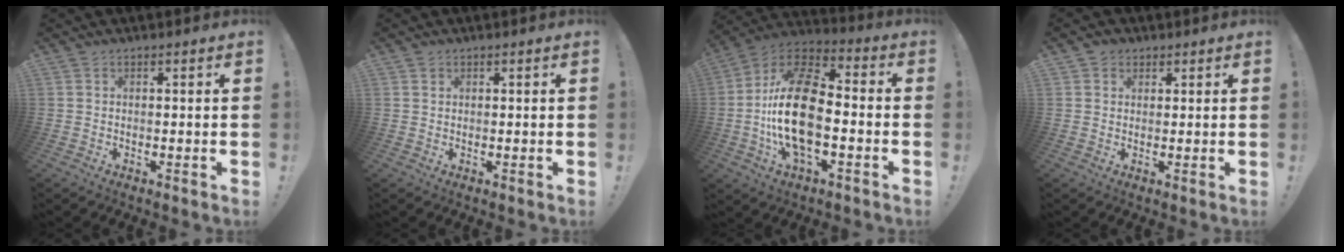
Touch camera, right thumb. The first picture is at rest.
{"total": 0.9, "force": [0.6, 0.7, 0.1], "torque": [0.005, -0.002, 0.011]}
{"total": 21.7, "force": [-3.2, 11.2, 18.2], "torque": [-0.353, 0.025, -0.052]}
{"total": 2.6, "force": [1.1, 2.2, 0.6], "torque": [-0.005, -0.001, 0.020]}